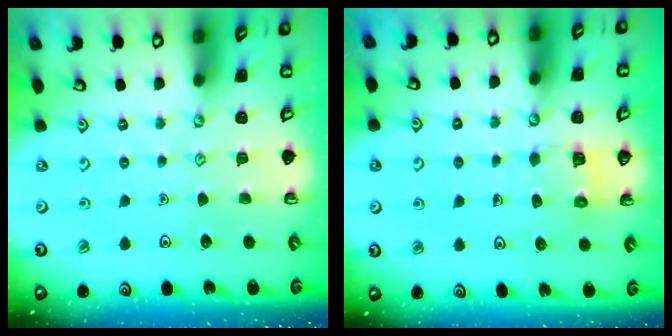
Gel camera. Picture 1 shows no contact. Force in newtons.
{"total": 4.7, "press": 4.7, "slide": 0.4}